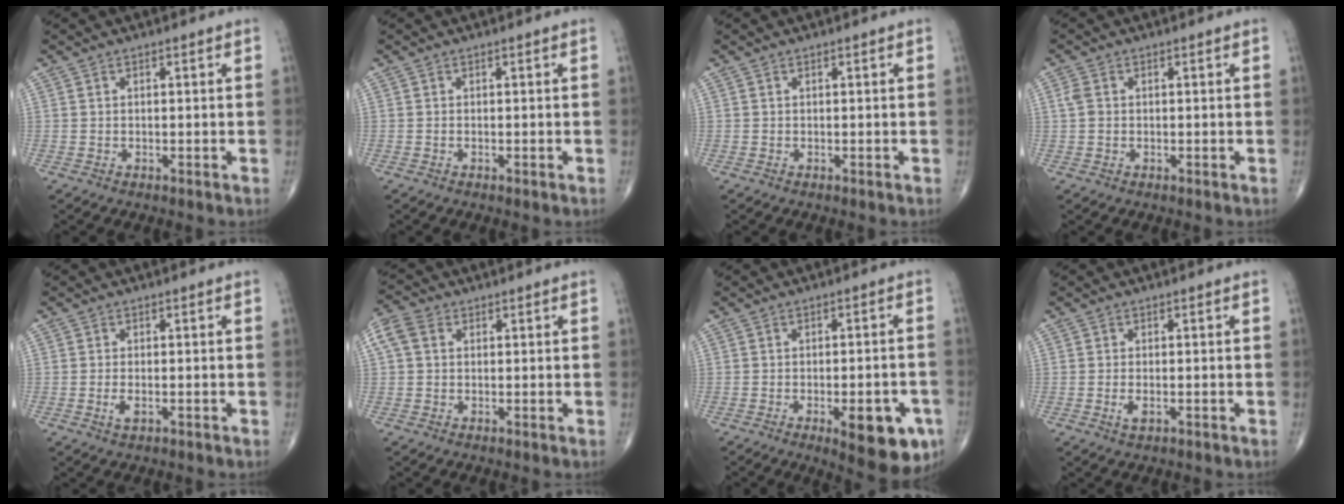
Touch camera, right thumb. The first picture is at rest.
{"total": 0.0}
{"total": 0.0}
{"total": 2.0, "force": [0.3, 1.5, 1.3], "torque": [-0.034, 0.006, 0.006]}
{"total": 1.9, "force": [-0.6, 0.9, 1.6], "torque": [-0.035, -0.001, -0.011]}
{"total": 5.6, "force": [1.3, 4.3, 3.4], "torque": [-0.084, 0.023, 0.024]}
{"total": 11.9, "force": [-4.9, 4.1, 10.0], "torque": [-0.109, 0.009, -0.054]}
{"total": 1.9, "force": [-0.6, 0.9, 1.6], "torque": [-0.034, -0.001, -0.011]}